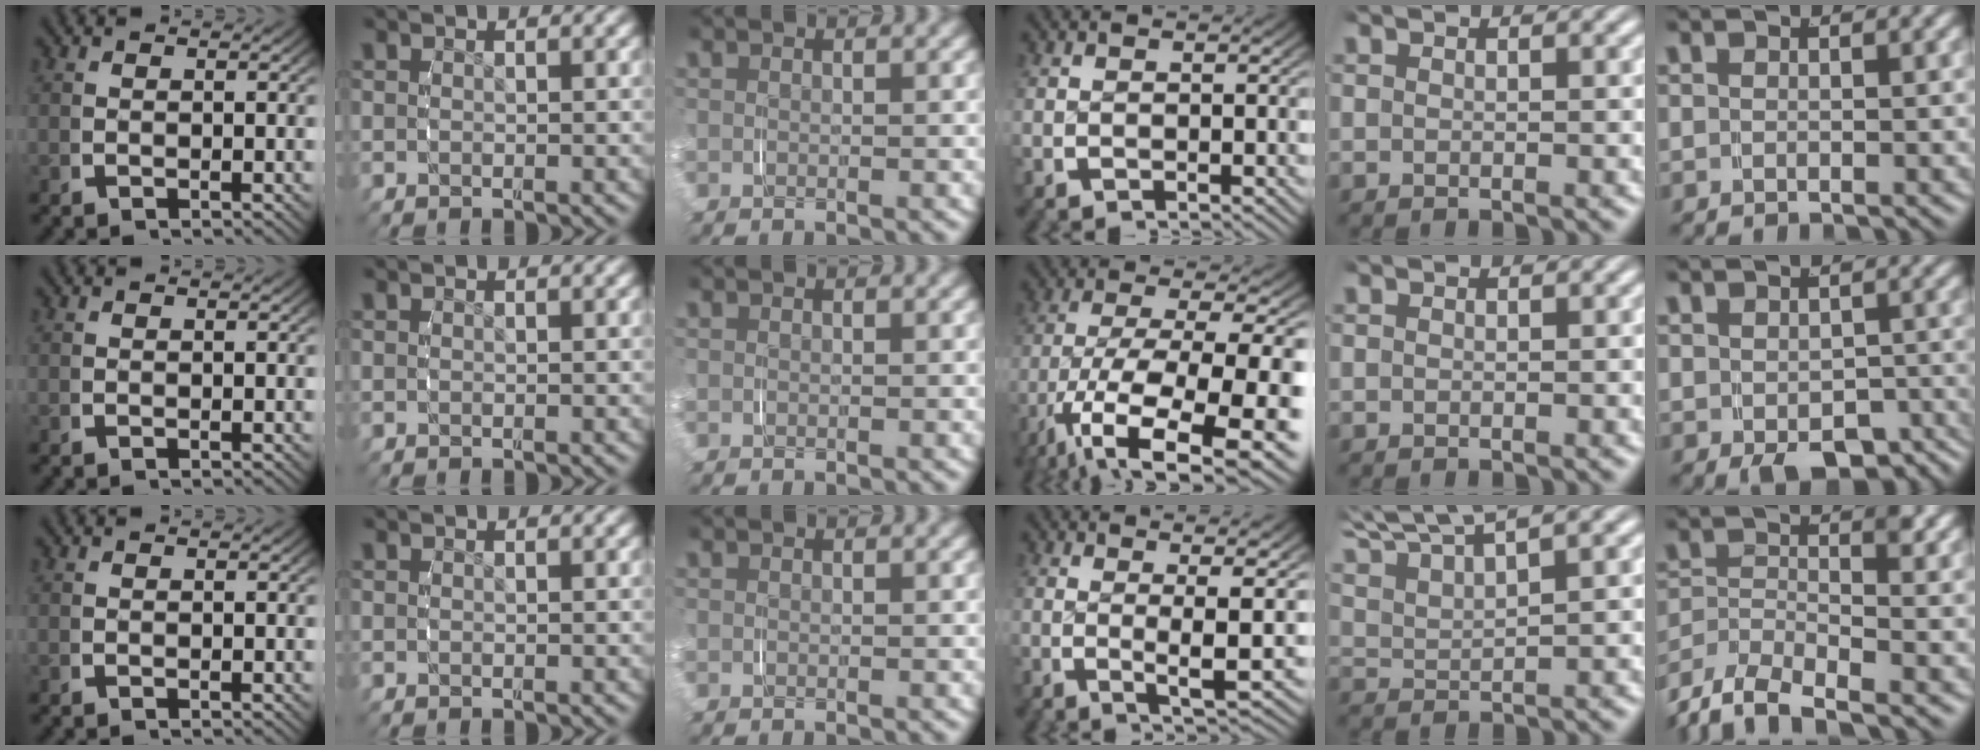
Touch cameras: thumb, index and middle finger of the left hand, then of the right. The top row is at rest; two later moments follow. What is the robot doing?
{"motion": "grasp_and_lifting", "object": "shoes"}